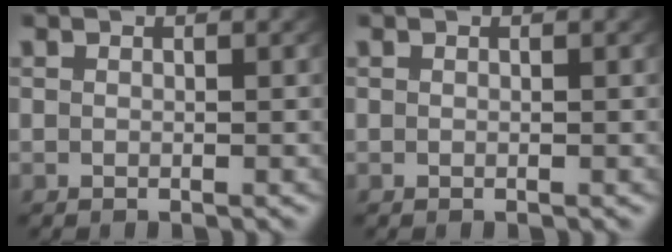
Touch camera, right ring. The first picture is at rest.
{"total": 0.0}